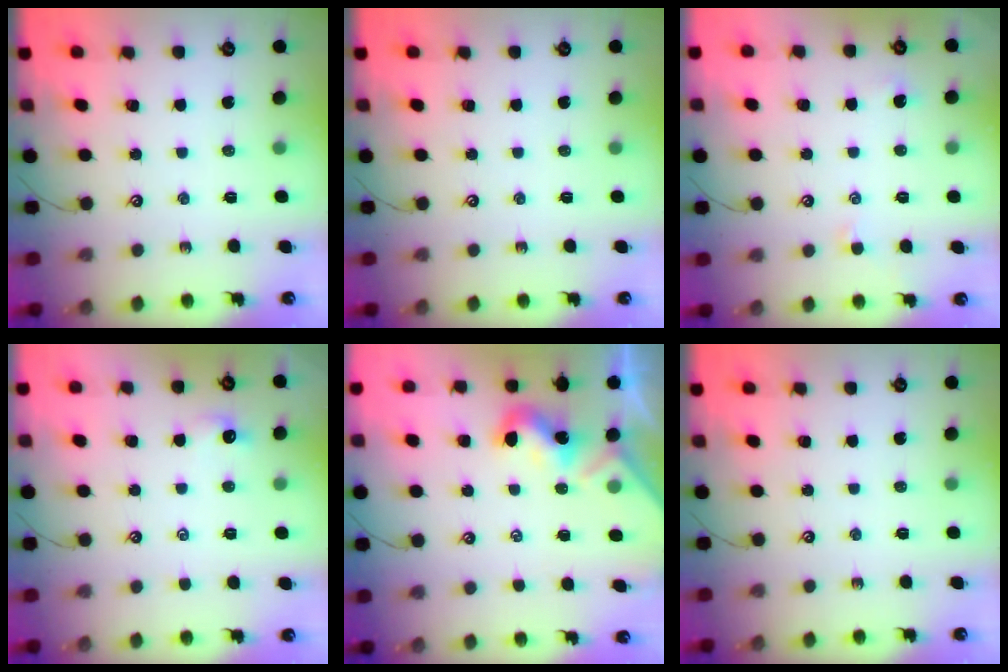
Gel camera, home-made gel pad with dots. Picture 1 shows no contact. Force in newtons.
{"total": 0.0}
{"total": 0.7, "press": 0.7, "slide": 0.3}
{"total": 0.9, "press": 0.8, "slide": 0.4}
{"total": 1.8, "press": 1.7, "slide": 0.5}
{"total": 0.0}